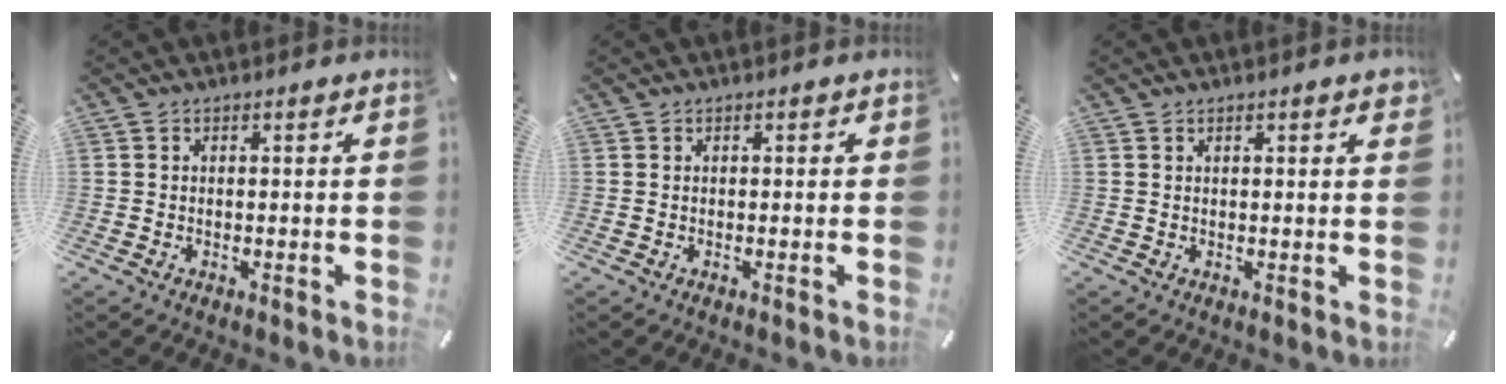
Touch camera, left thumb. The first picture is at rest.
{"total": 0.0}
{"total": 1.7, "force": [0.8, 0.4, 1.4], "torque": [-0.029, 0.003, 0.014]}